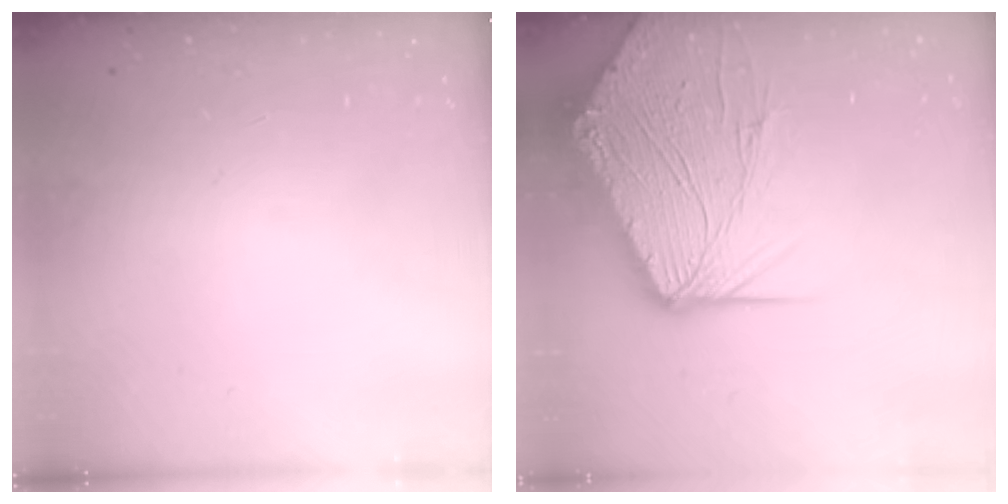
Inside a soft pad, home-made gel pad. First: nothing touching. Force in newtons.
{"total": 17.4, "press": 17.2, "slide": 2.1}